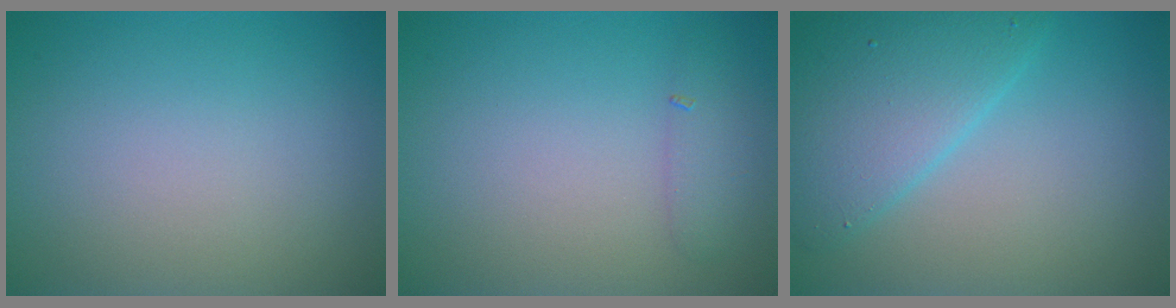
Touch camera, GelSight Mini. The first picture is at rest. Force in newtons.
{"total": 1.4, "press": 1.4, "slide": 0.1}
{"total": 5.5, "press": 5.5, "slide": 0.3}